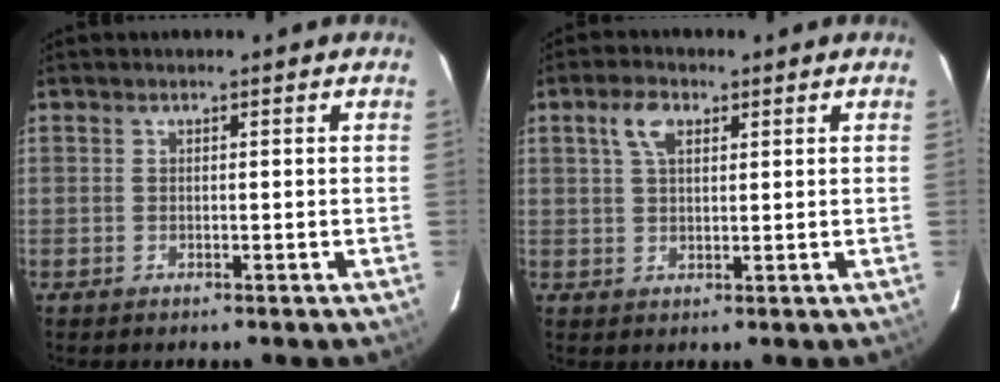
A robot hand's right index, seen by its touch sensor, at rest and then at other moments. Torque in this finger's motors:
{"motor_torque": [0.51, 0.25, 0.17, 0.06]}